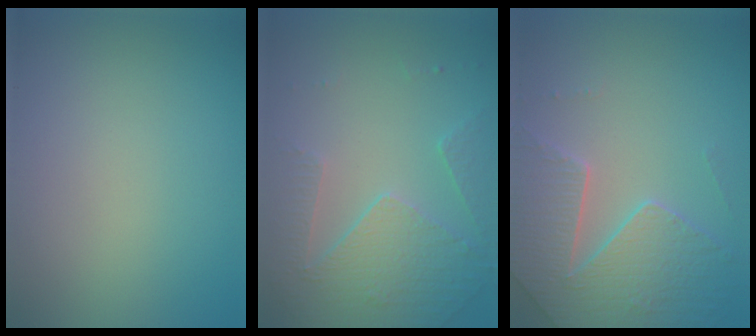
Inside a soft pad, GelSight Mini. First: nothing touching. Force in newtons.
{"total": 5.2, "press": 3.6, "slide": 3.7}
{"total": 4.6, "press": 4.5, "slide": 1.3}